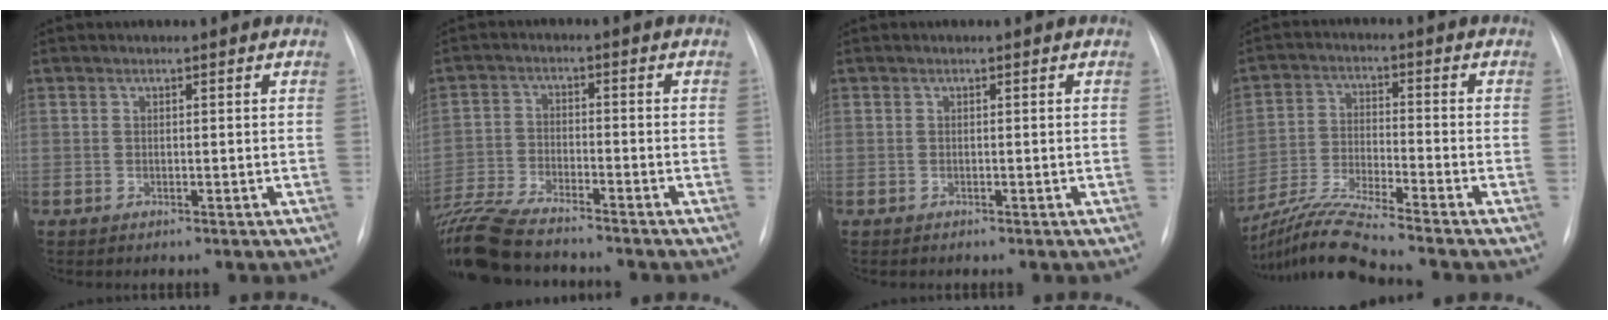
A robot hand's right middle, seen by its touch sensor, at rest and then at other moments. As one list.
[{"total": 12.3, "force": [-10.9, 1.6, 5.4], "torque": [-0.100, -0.017, -0.183]}, {"total": 0.0}, {"total": 11.1, "force": [-9.9, -1.9, 4.5], "torque": [-0.084, -0.021, -0.182]}]